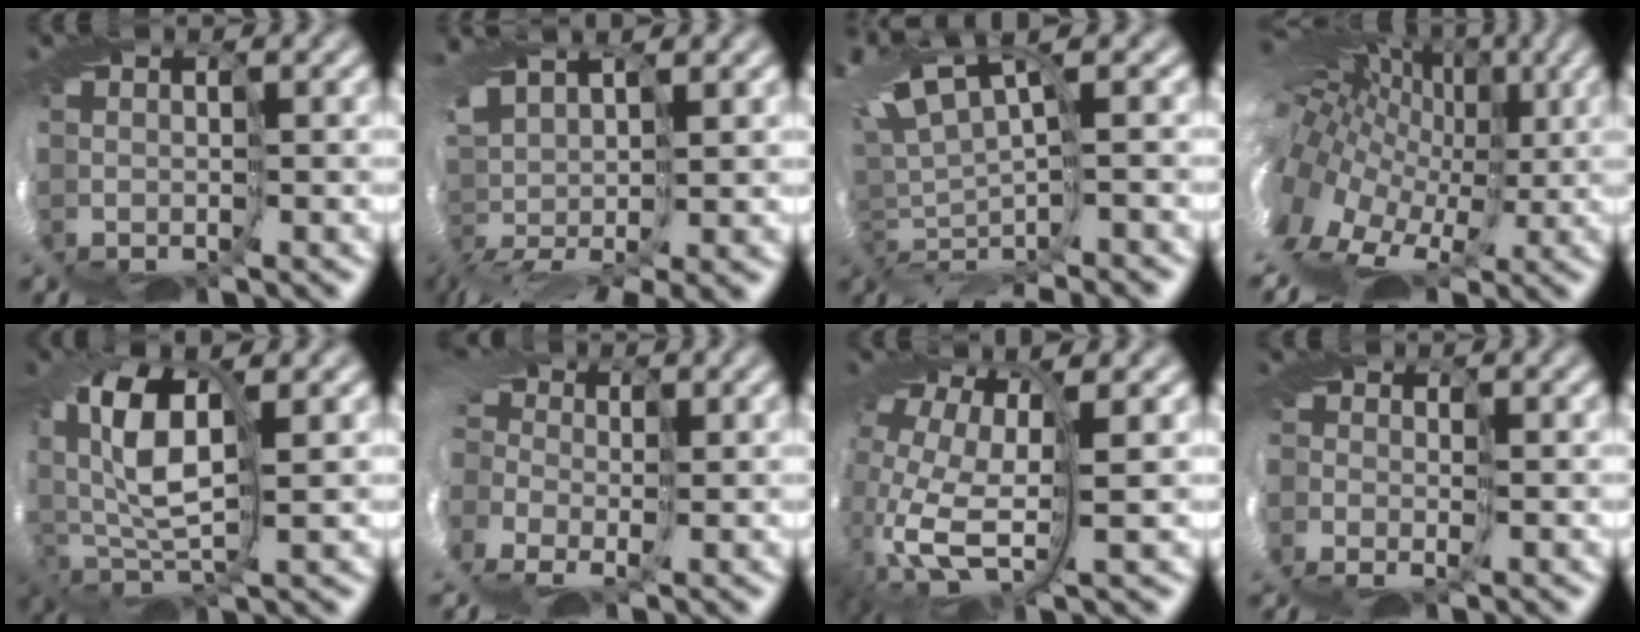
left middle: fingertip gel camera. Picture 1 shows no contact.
{"total": 8.0, "force": [-0.5, 2.9, 7.4], "torque": [-0.172, -0.016, -0.007]}
{"total": 6.5, "force": [-1.5, 1.6, 6.2], "torque": [-0.115, 0.014, -0.003]}
{"total": 15.4, "force": [0.9, 10.4, 11.3], "torque": [-0.209, -0.003, 0.019]}
{"total": 8.5, "force": [2.0, 4.6, 6.9], "torque": [-0.161, 0.000, 0.032]}
{"total": 12.0, "force": [-3.1, 8.5, 7.9], "torque": [-0.171, -0.007, -0.075]}
{"total": 13.0, "force": [-1.2, 7.3, 10.7], "torque": [-0.217, -0.034, -0.002]}
{"total": 4.2, "force": [-0.6, 3.2, 2.7], "torque": [-0.040, -0.004, -0.016]}